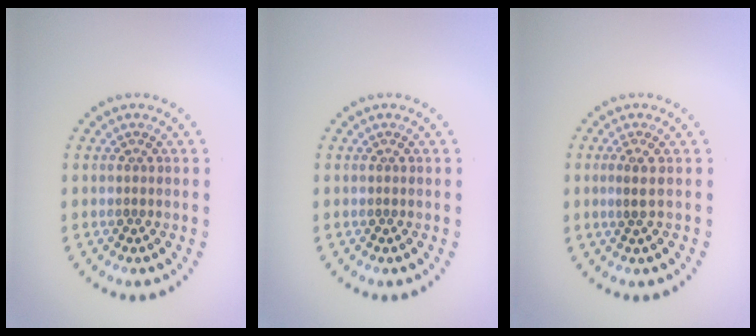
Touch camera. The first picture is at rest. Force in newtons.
{"total": 0.0}
{"total": 1.3, "press": 1.0, "slide": 0.8}